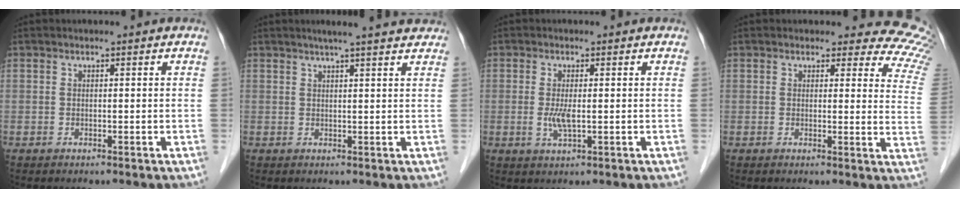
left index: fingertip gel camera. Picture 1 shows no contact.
{"total": 9.0, "force": [7.7, 0.7, 4.6], "torque": [-0.058, 0.019, 0.084]}
{"total": 3.0, "force": [-0.3, 0.7, 2.9], "torque": [-0.063, -0.004, -0.003]}
{"total": 11.2, "force": [10.5, 3.7, 1.4], "torque": [0.034, -0.078, 0.061]}